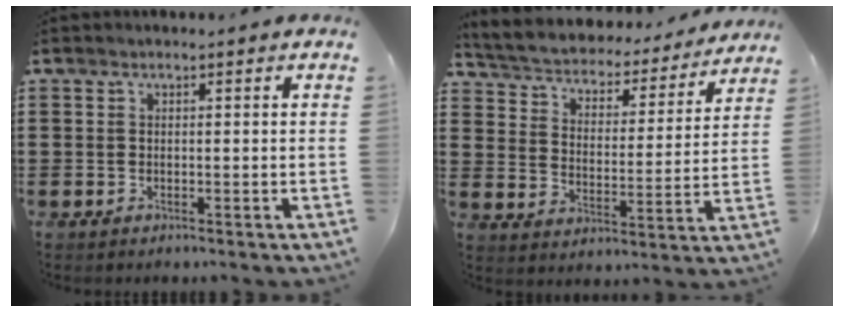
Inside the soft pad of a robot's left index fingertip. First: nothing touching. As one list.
[{"total": 3.5, "force": [3.4, 0.7, 0.3], "torque": [-0.030, -0.032, 0.049]}]